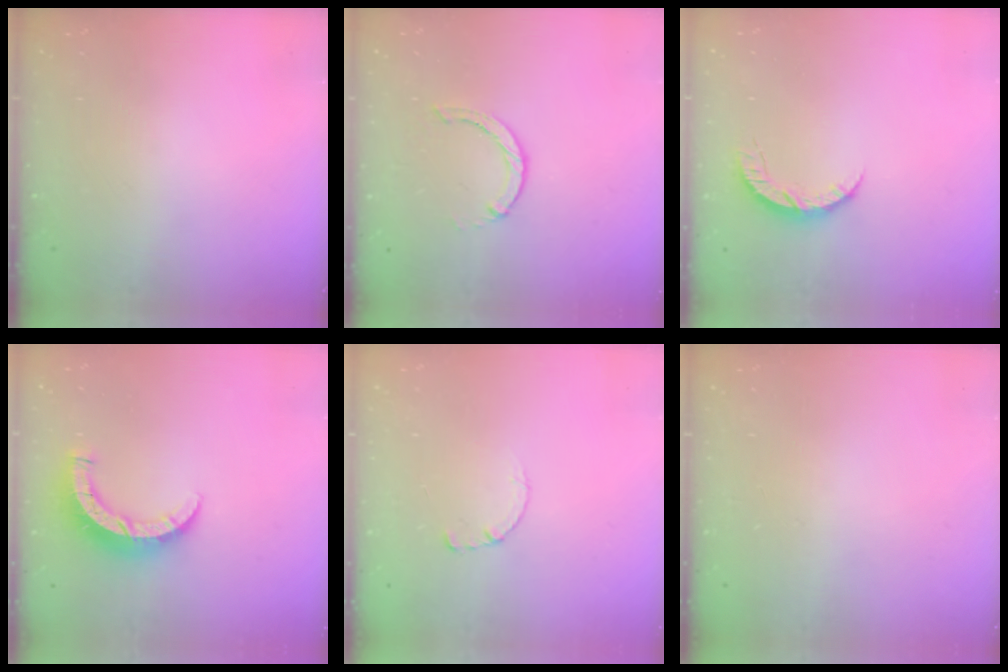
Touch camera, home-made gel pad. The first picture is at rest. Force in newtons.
{"total": 0.0}
{"total": 6.5, "press": 6.5, "slide": 0.6}
{"total": 7.8, "press": 7.8, "slide": 0.6}
{"total": 0.7, "press": 0.6, "slide": 0.1}
{"total": 2.6, "press": 2.6, "slide": 0.2}